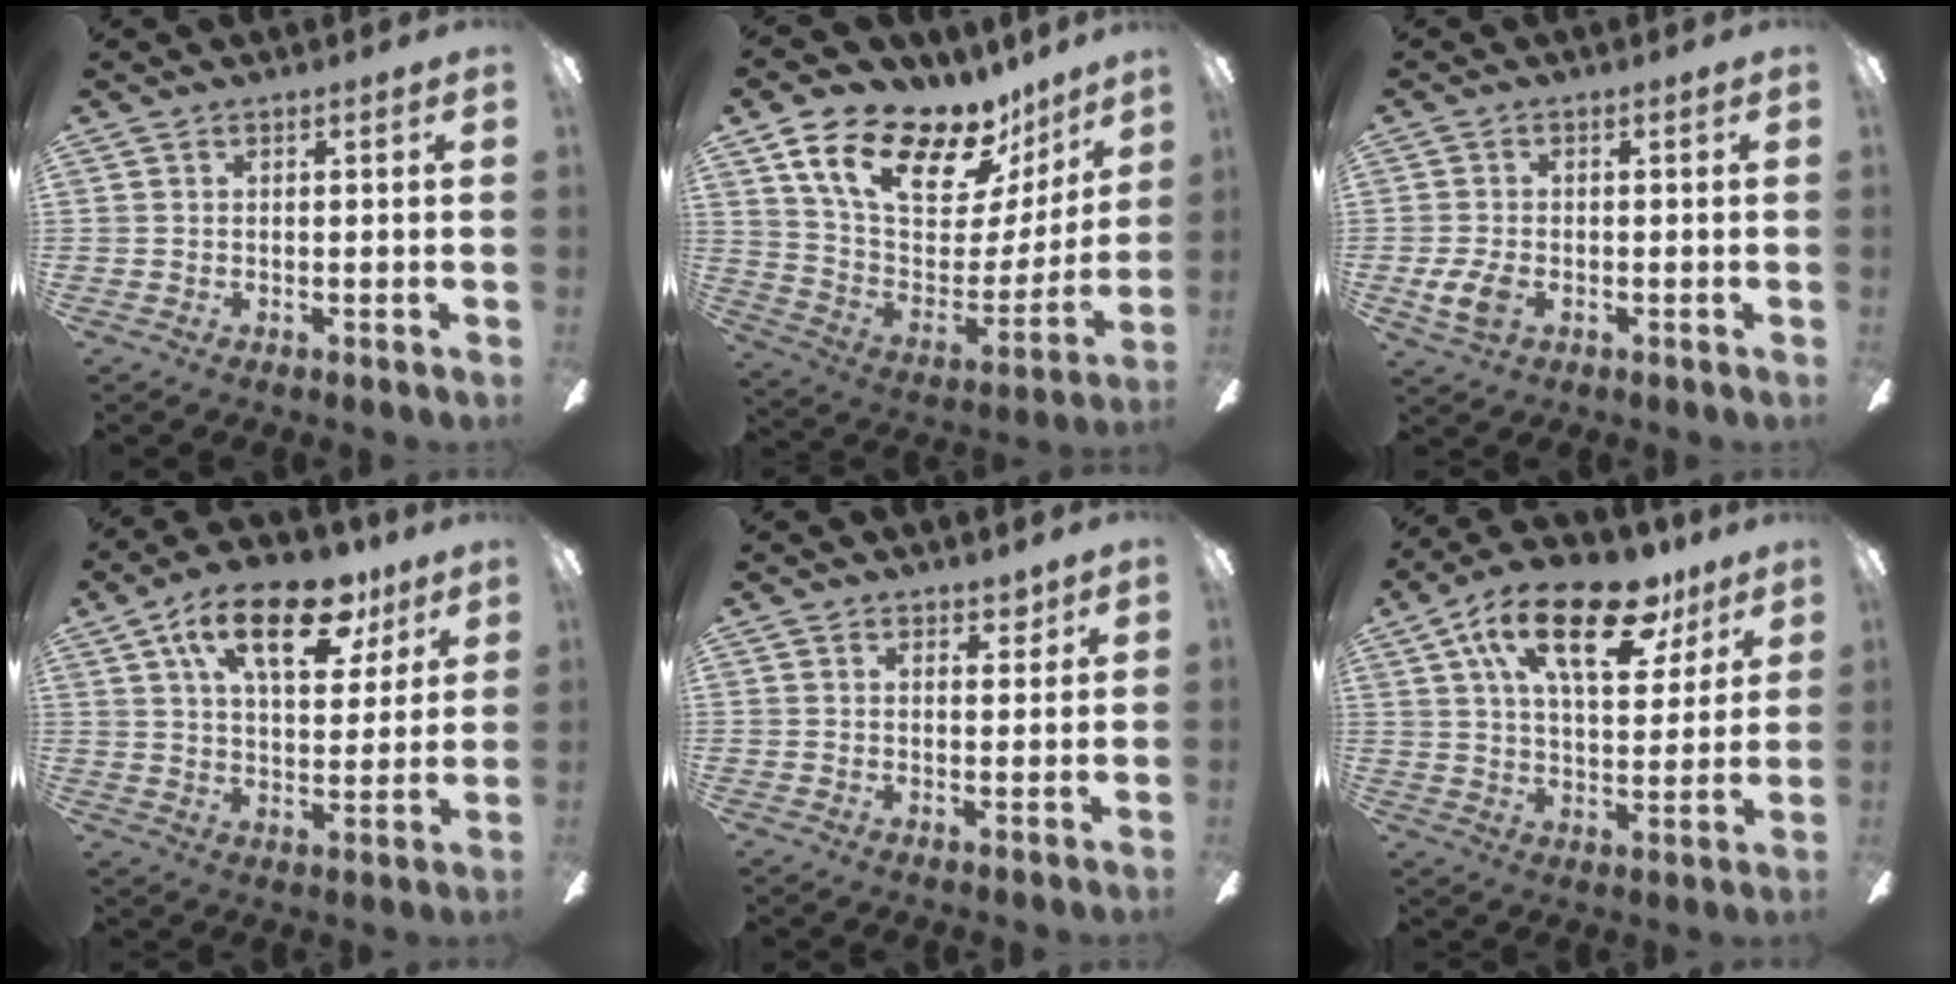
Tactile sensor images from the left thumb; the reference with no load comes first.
{"total": 21.6, "force": [14.7, 10.5, 11.8], "torque": [-0.185, -0.093, 0.259]}
{"total": 5.6, "force": [-1.5, 3.4, 4.2], "torque": [-0.099, -0.001, -0.031]}
{"total": 19.3, "force": [10.1, 9.2, 13.6], "torque": [-0.211, -0.027, 0.166]}
{"total": 3.1, "force": [2.6, 1.5, 0.7], "torque": [0.006, -0.012, 0.045]}
{"total": 21.6, "force": [11.6, 9.8, 15.4], "torque": [-0.247, -0.039, 0.190]}